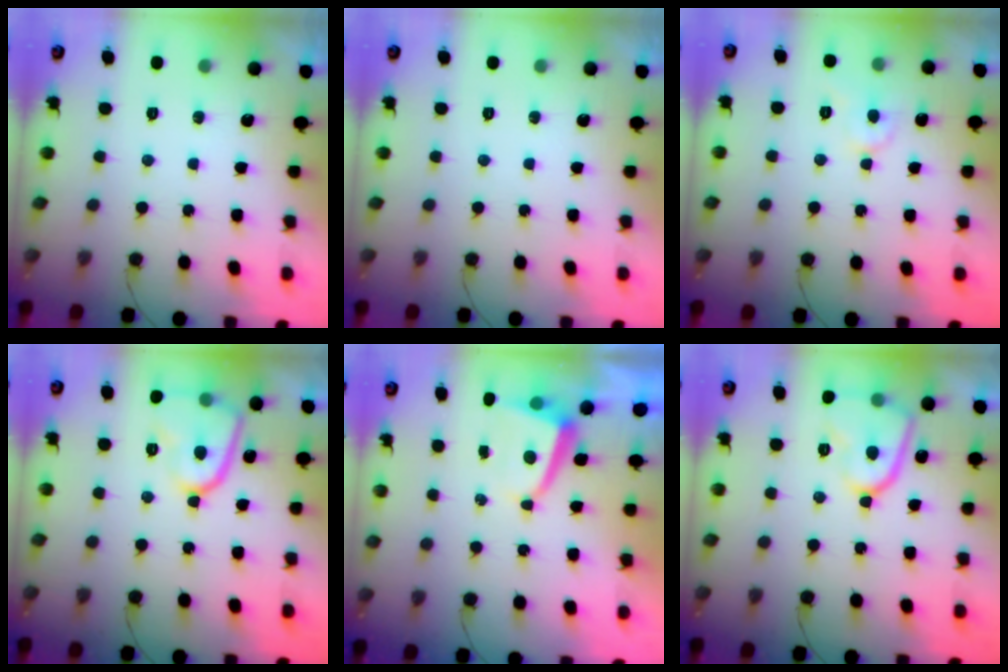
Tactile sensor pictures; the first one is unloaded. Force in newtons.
{"total": 0.0}
{"total": 4.7, "press": 4.6, "slide": 0.6}
{"total": 11.1, "press": 11.0, "slide": 1.5}
{"total": 2.7, "press": 2.6, "slide": 0.4}
{"total": 11.9, "press": 11.8, "slide": 1.5}